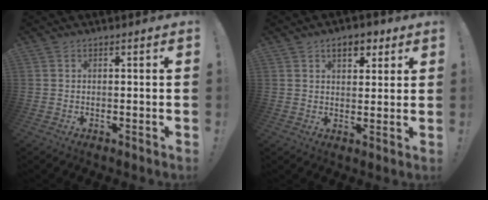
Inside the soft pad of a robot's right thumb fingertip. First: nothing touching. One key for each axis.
{"total": 6.6, "fx": 3.4, "fy": 3.9, "fz": 4.1, "tx": -0.057, "ty": 0.000, "tz": 0.059}